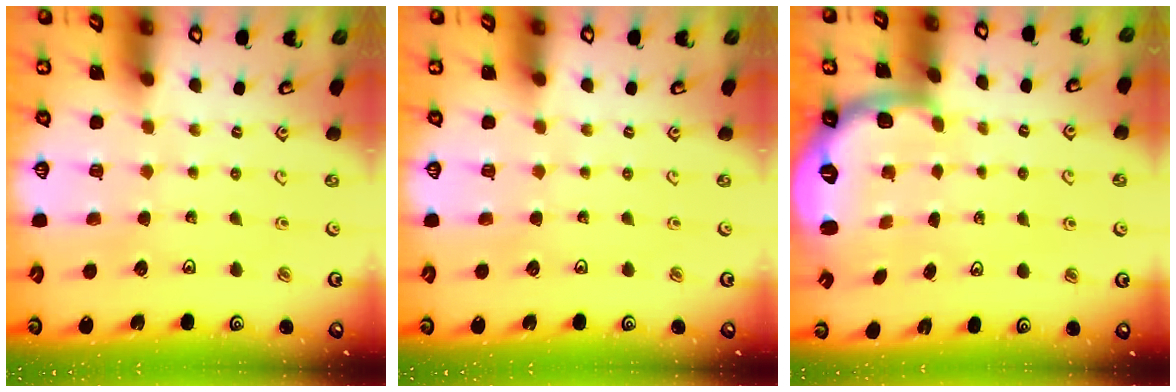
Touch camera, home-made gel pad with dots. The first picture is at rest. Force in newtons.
{"total": 0.0}
{"total": 2.5, "press": 1.9, "slide": 1.6}